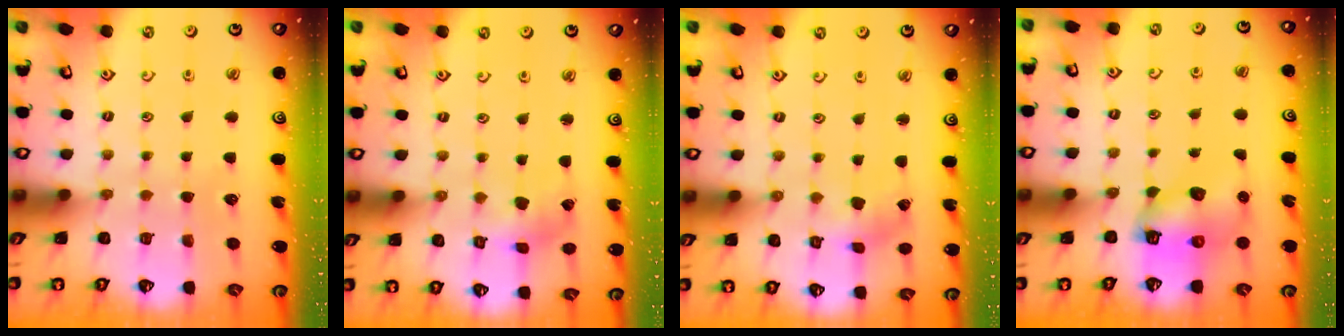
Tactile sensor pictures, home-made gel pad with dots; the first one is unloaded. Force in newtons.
{"total": 1.8, "press": 1.8, "slide": 0.2}
{"total": 1.3, "press": 1.2, "slide": 0.3}
{"total": 7.7, "press": 7.7, "slide": 0.8}